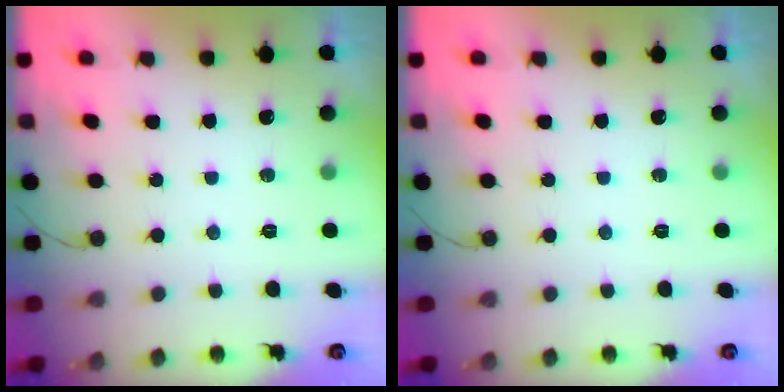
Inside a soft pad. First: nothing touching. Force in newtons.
{"total": 0.0}